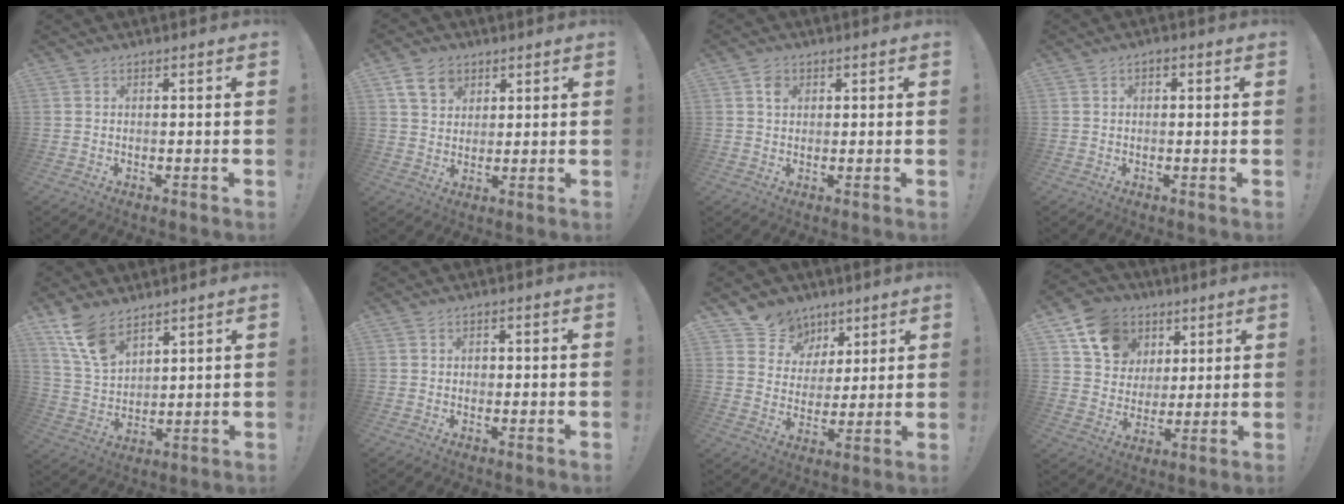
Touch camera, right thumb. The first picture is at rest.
{"total": 7.8, "force": [4.2, 5.8, 3.1], "torque": [-0.050, -0.012, 0.081]}
{"total": 2.6, "force": [1.0, 2.1, 1.1], "torque": [-0.003, -0.004, 0.014]}
{"total": 1.4, "force": [-0.5, 1.0, 0.8], "torque": [-0.021, 0.009, -0.009]}
{"total": 11.0, "force": [8.0, 5.4, 5.3], "torque": [-0.107, -0.039, 0.158]}
{"total": 1.2, "force": [-0.4, 1.0, 0.5], "torque": [-0.012, 0.005, -0.008]}
{"total": 9.9, "force": [5.8, 7.8, 1.4], "torque": [-0.017, -0.046, 0.117]}
{"total": 13.6, "force": [6.6, 11.0, 4.3], "torque": [-0.062, -0.032, 0.133]}